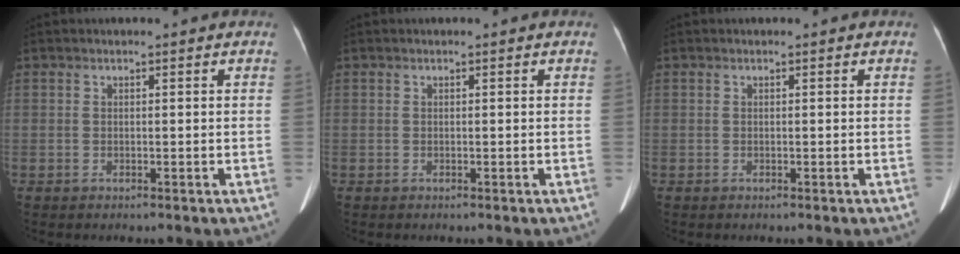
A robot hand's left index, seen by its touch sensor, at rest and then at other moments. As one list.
[{"total": 0.0}, {"total": 0.0}]